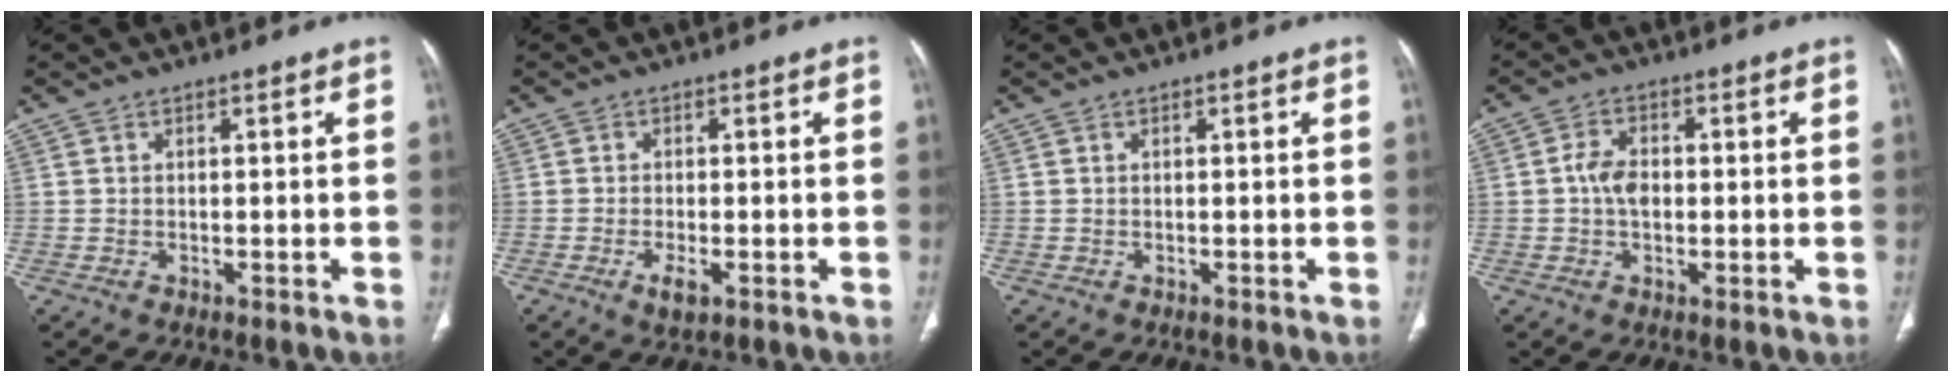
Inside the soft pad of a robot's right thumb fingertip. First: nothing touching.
{"total": 3.1, "force": [-1.3, 1.2, 2.5], "torque": [-0.050, -0.004, -0.022]}
{"total": 0.0}
{"total": 4.9, "force": [0.0, 3.1, 3.8], "torque": [-0.065, 0.006, -0.006]}